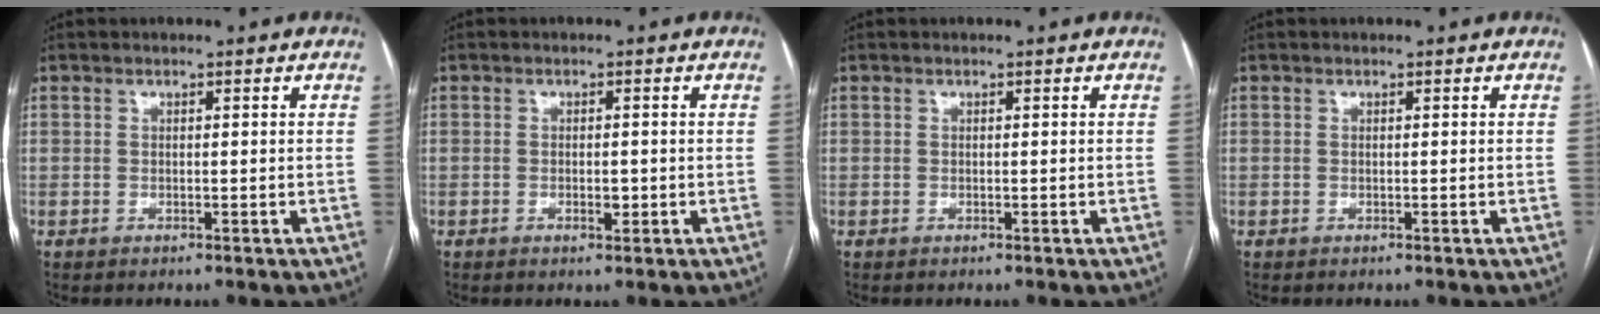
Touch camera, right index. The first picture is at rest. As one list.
[{"total": 1.2, "force": [-0.3, 0.6, 1.0], "torque": [-0.016, 0.000, -0.003]}, {"total": 0.0}, {"total": 0.0}]